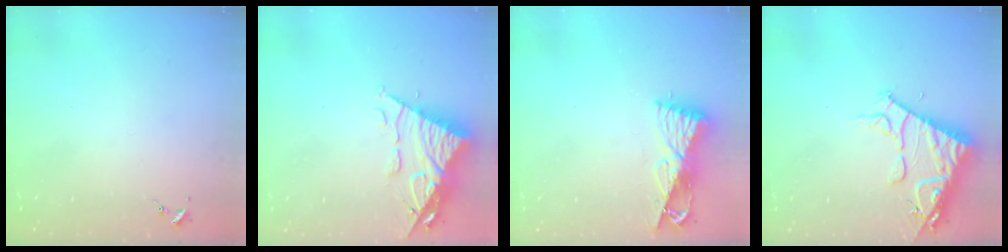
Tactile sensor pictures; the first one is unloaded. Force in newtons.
{"total": 13.0, "press": 12.9, "slide": 1.4}
{"total": 9.5, "press": 9.4, "slide": 0.8}
{"total": 13.9, "press": 13.8, "slide": 1.7}